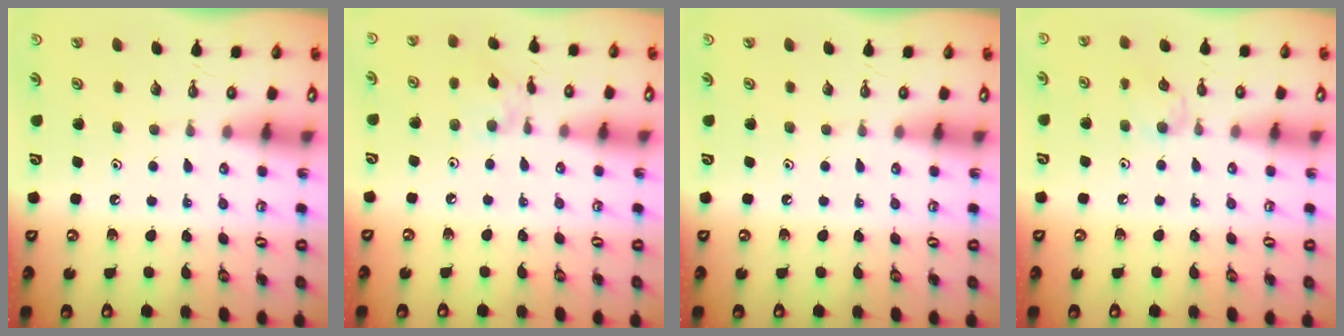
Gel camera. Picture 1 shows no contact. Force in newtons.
{"total": 4.7, "press": 4.7, "slide": 0.3}
{"total": 0.0}
{"total": 6.2, "press": 6.1, "slide": 0.8}